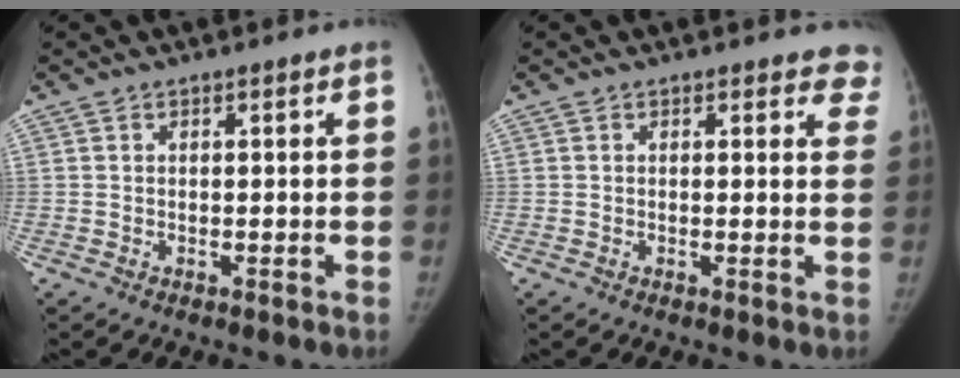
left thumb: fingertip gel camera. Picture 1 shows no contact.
{"total": 4.8, "force": [4.2, 2.2, 0.8], "torque": [0.036, -0.017, 0.023]}